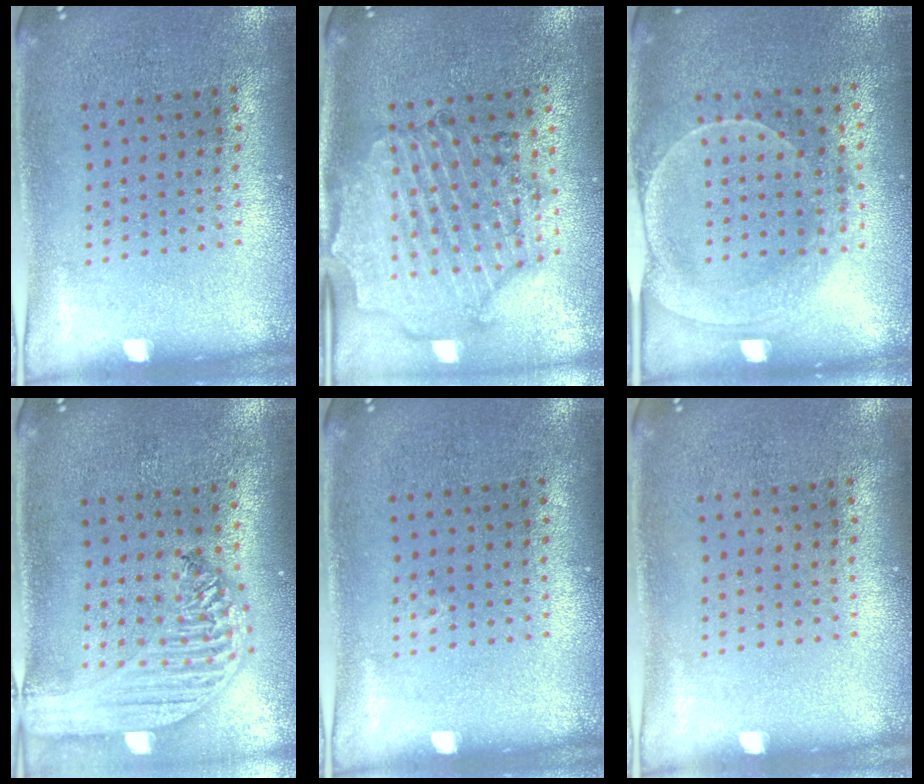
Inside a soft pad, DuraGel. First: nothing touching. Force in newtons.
{"total": 1.6, "press": 1.6, "slide": 0.4}
{"total": 1.9, "press": 1.8, "slide": 0.6}
{"total": 2.9, "press": 2.3, "slide": 1.8}
{"total": 0.0}
{"total": 0.0}